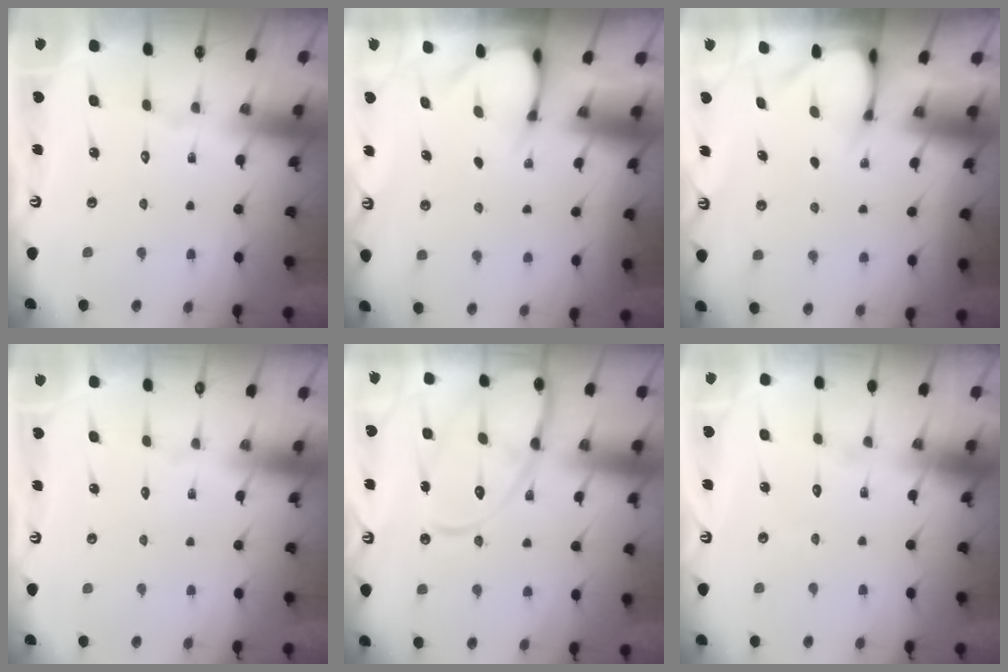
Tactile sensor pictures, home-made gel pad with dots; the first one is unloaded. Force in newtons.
{"total": 3.1, "press": 3.1, "slide": 0.2}
{"total": 3.1, "press": 3.1, "slide": 0.3}
{"total": 0.0}
{"total": 16.8, "press": 16.7, "slide": 1.7}
{"total": 2.3, "press": 2.3, "slide": 0.2}